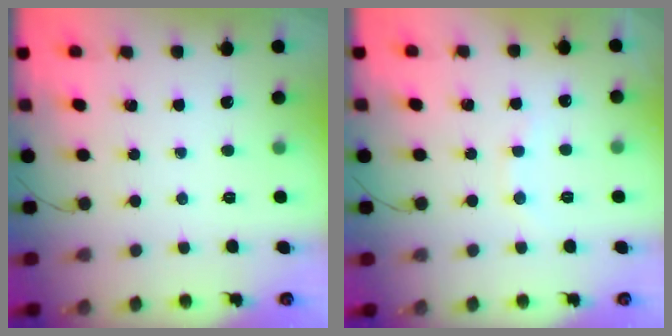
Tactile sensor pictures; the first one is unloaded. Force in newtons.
{"total": 5.4, "press": 5.4, "slide": 0.7}